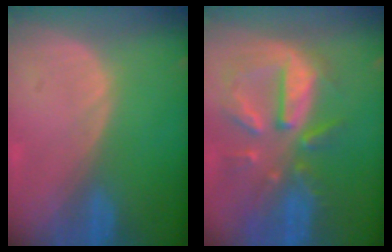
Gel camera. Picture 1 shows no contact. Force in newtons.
{"total": 10.9, "press": 9.5, "slide": 5.2}